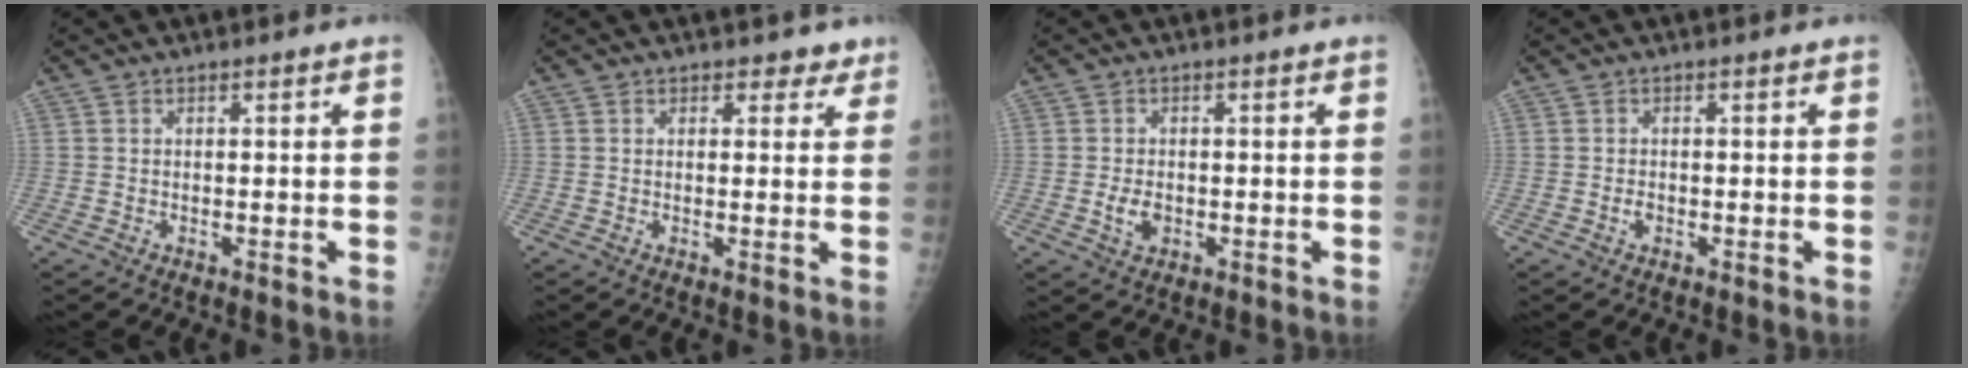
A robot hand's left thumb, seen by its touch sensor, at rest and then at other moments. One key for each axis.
{"total": 2.7, "fx": 2.0, "fy": 1.8, "fz": 0.5, "tx": 0.025, "ty": -0.008, "tz": 0.016}
{"total": 3.6, "fx": -0.7, "fy": 2.4, "fz": 2.6, "tx": -0.045, "ty": -0.002, "tz": -0.009}
{"total": 1.1, "fx": -0.3, "fy": 0.8, "fz": 0.7, "tx": -0.011, "ty": 0.001, "tz": -0.006}